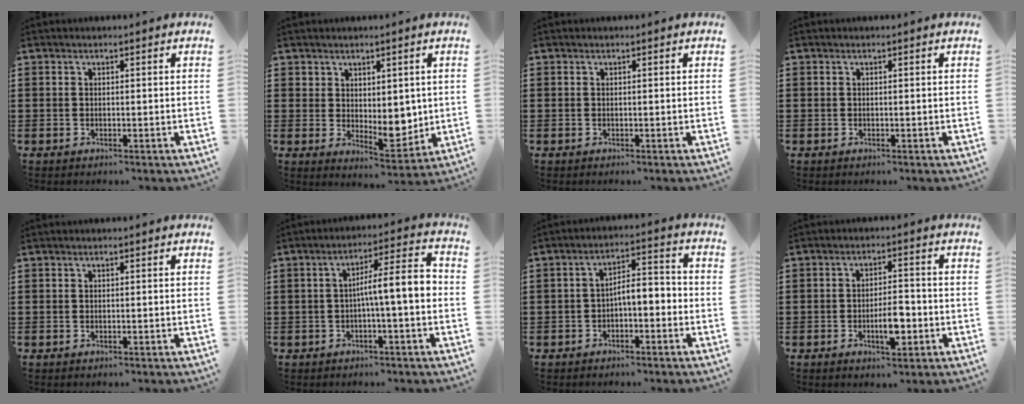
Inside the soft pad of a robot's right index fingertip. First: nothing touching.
{"total": 5.9, "force": [2.1, 4.0, 3.8], "torque": [-0.055, -0.014, 0.039]}
{"total": 0.0}
{"total": 0.0}
{"total": 0.0}
{"total": 7.3, "force": [-0.8, 0.9, 7.2], "torque": [-0.121, 0.001, -0.019]}
{"total": 3.5, "force": [-2.0, 1.4, 2.6], "torque": [-0.049, 0.010, -0.042]}
{"total": 5.3, "force": [-1.8, 2.0, 4.7], "torque": [-0.092, 0.001, -0.034]}